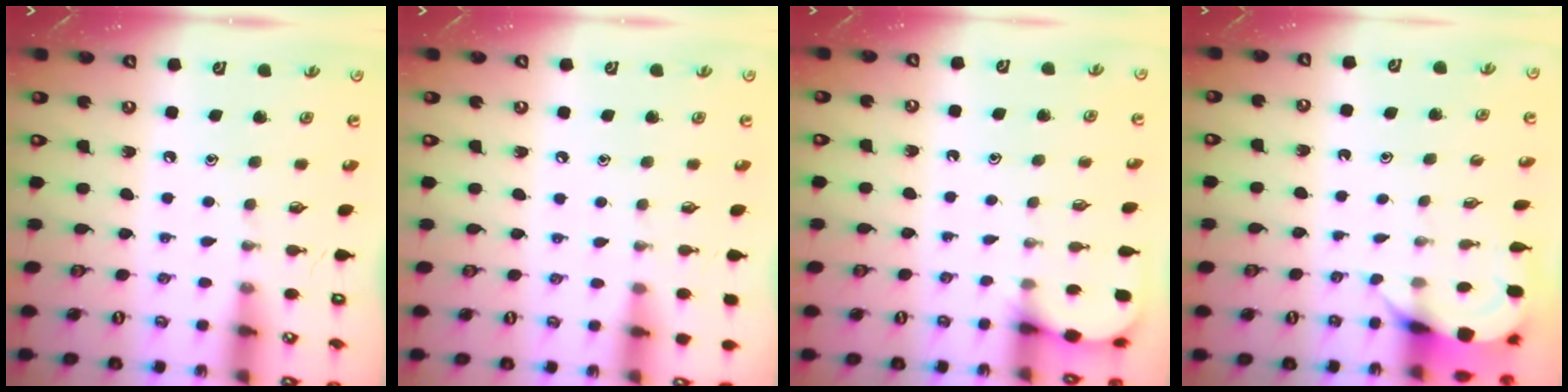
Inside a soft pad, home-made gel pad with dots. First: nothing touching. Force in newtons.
{"total": 3.3, "press": 3.3, "slide": 0.6}
{"total": 2.9, "press": 2.9, "slide": 0.3}
{"total": 5.0, "press": 4.9, "slide": 0.5}